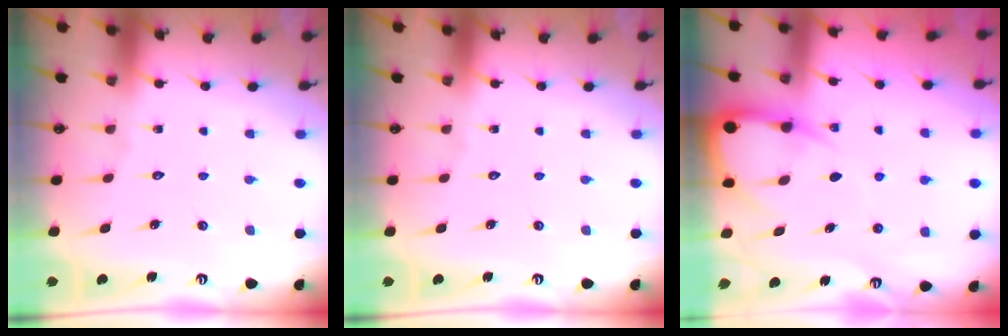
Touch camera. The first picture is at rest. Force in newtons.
{"total": 0.0}
{"total": 7.8, "press": 7.7, "slide": 0.9}